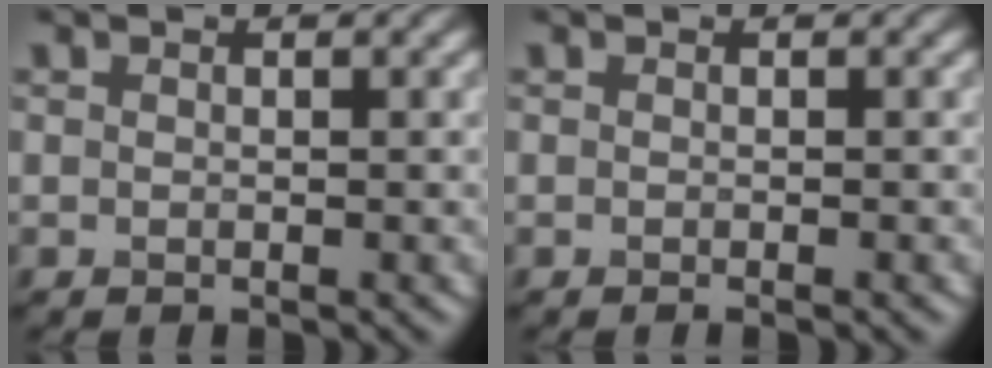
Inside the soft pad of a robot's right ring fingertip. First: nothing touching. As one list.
[{"total": 0.7, "force": [-0.3, 0.1, 0.6], "torque": [-0.005, -0.003, -0.007]}]